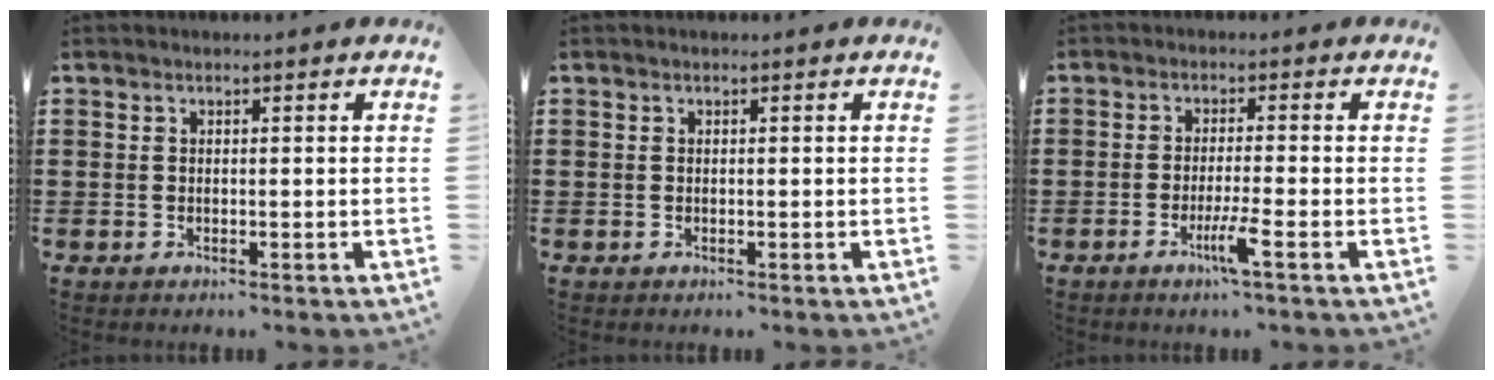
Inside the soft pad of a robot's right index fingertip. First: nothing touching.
{"total": 0.0}
{"total": 4.2, "force": [-2.3, -0.3, 3.5], "torque": [-0.071, -0.020, -0.042]}